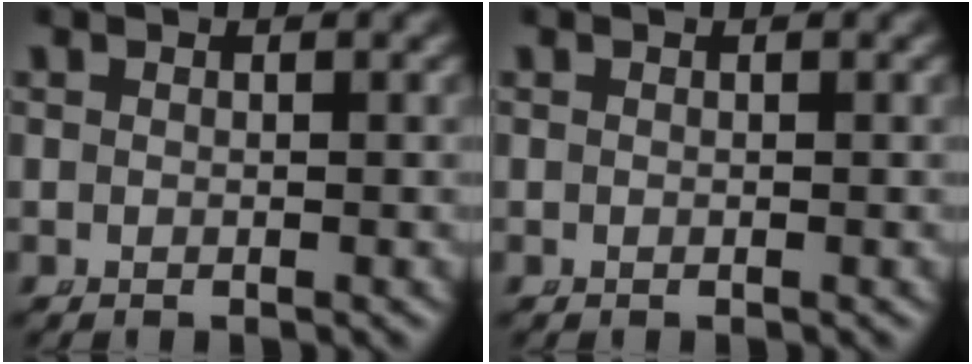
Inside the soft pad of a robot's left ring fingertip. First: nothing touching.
{"total": 0.0}